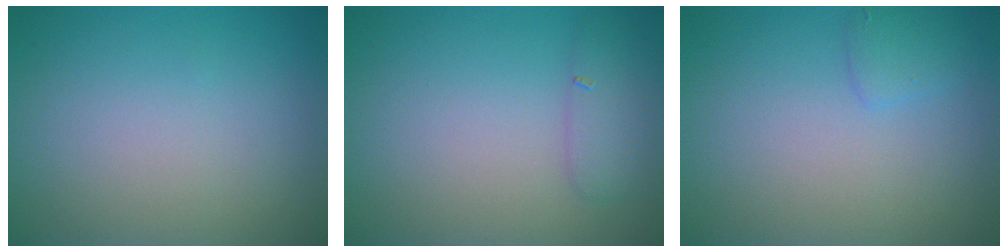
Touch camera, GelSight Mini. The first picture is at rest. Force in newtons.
{"total": 1.9, "press": 1.9, "slide": 0.1}
{"total": 1.2, "press": 1.2, "slide": 0.1}